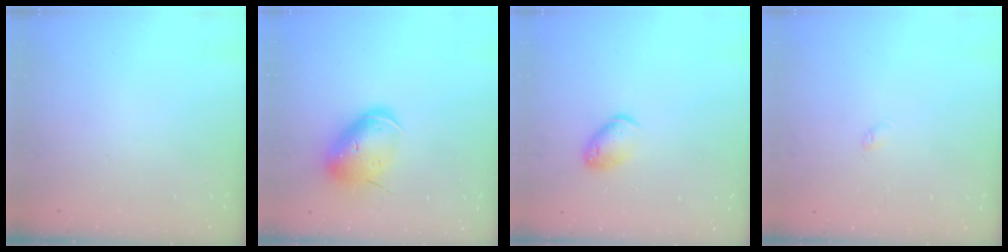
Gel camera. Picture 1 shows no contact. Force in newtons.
{"total": 12.4, "press": 12.2, "slide": 2.2}
{"total": 9.0, "press": 8.9, "slide": 1.5}
{"total": 2.5, "press": 2.5, "slide": 0.5}